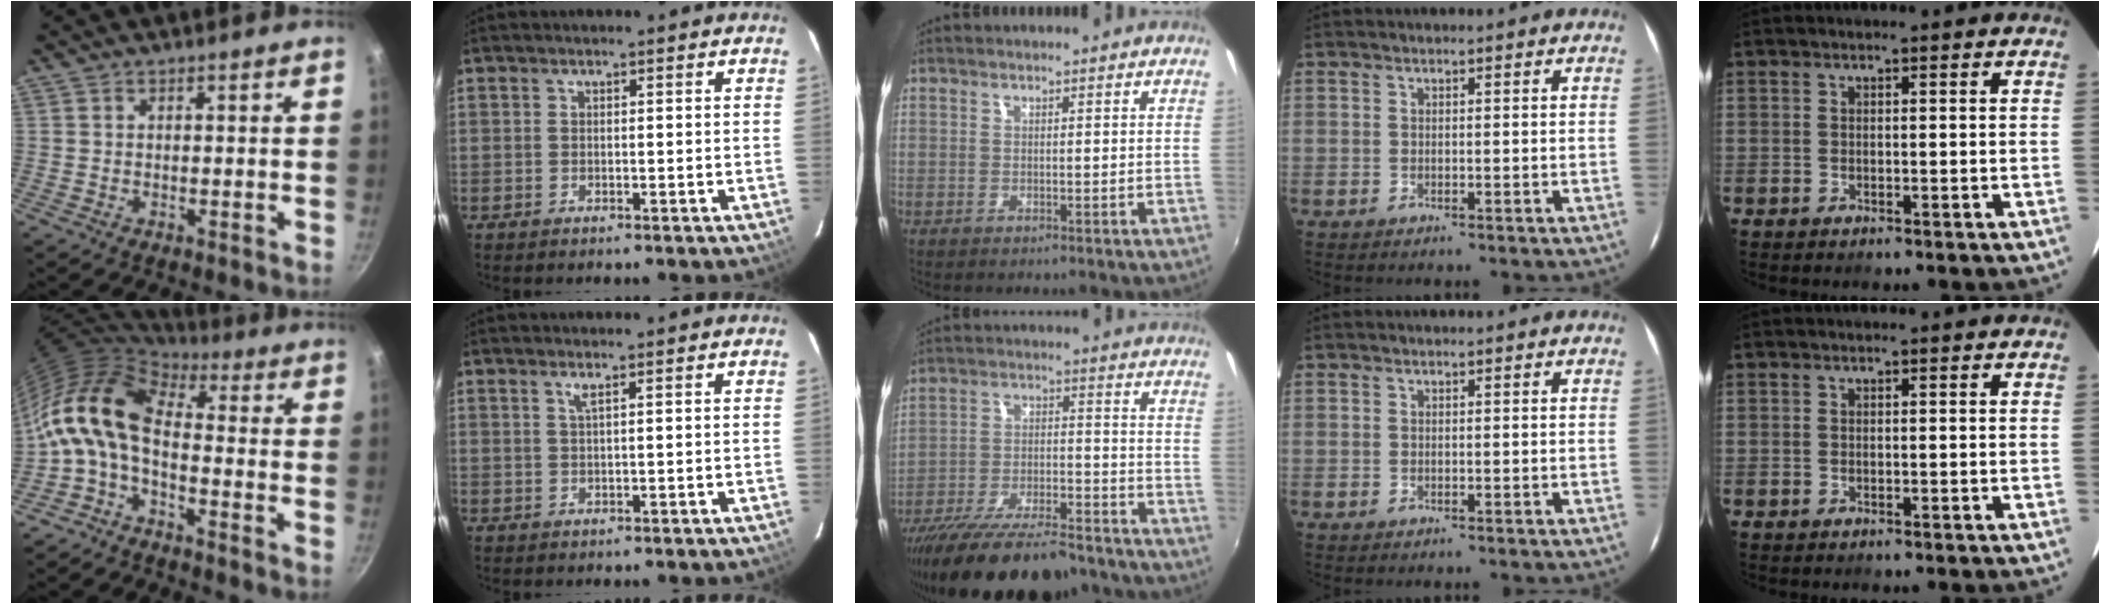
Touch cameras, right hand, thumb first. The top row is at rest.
{"thumb": {"total": 13.3, "force": [-1.8, 7.2, 11.1], "torque": [-0.214, 0.032, -0.052]}, "index": {"total": 1.1, "force": [0.5, -0.3, 0.9], "torque": [-0.018, 0.000, 0.009]}, "middle": {"total": 22.4, "force": [-18.5, 6.2, 11.0], "torque": [-0.202, -0.038, -0.277]}}